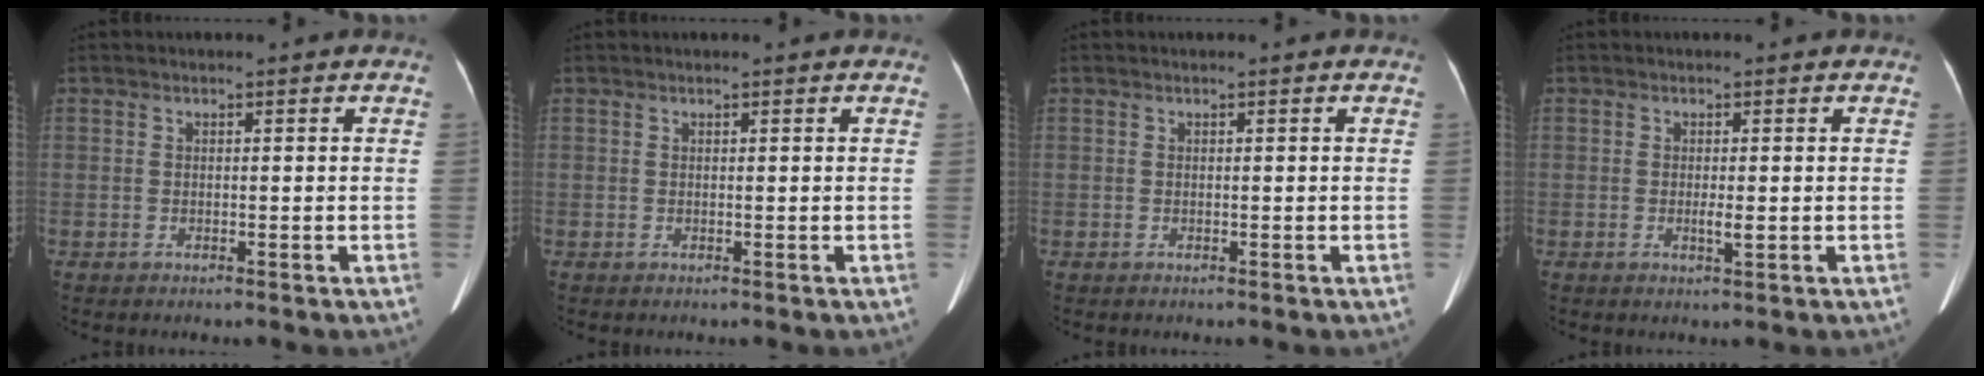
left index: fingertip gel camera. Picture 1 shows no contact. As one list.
[{"total": 0.6, "force": [0.5, 0.1, 0.2], "torque": [-0.006, 0.010, 0.010]}, {"total": 0.0}, {"total": 1.4, "force": [-0.1, 0.2, 1.4], "torque": [-0.026, -0.001, -0.003]}]